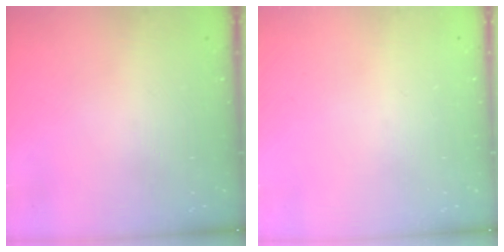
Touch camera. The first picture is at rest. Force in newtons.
{"total": 0.0}